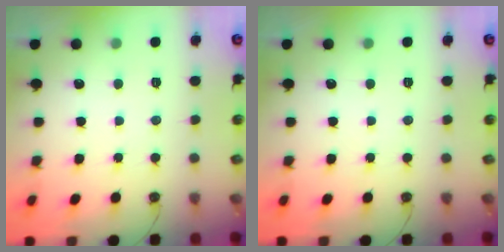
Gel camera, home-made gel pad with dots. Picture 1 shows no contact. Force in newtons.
{"total": 0.0}